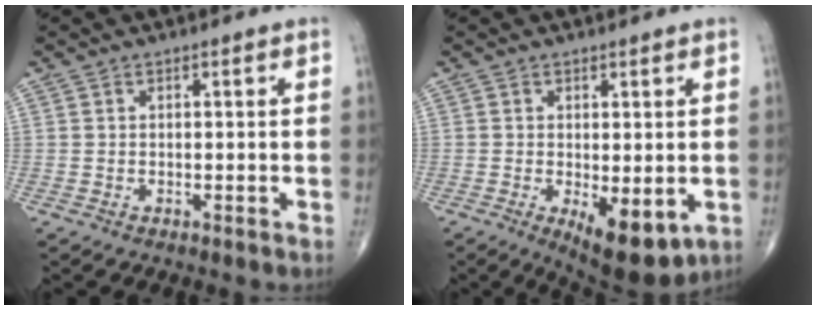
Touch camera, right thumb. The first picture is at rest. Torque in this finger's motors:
{"motor_torque": [0.55, 1.75, 0.12, -0.30, 0.26]}